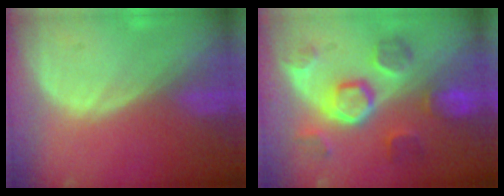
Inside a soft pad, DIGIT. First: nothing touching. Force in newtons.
{"total": 8.7, "press": 8.7, "slide": 0.1}